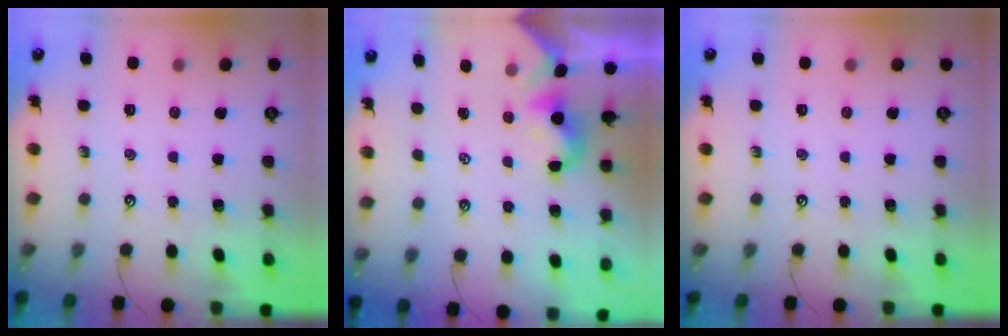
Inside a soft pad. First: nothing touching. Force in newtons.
{"total": 2.2, "press": 2.1, "slide": 0.3}
{"total": 0.0}